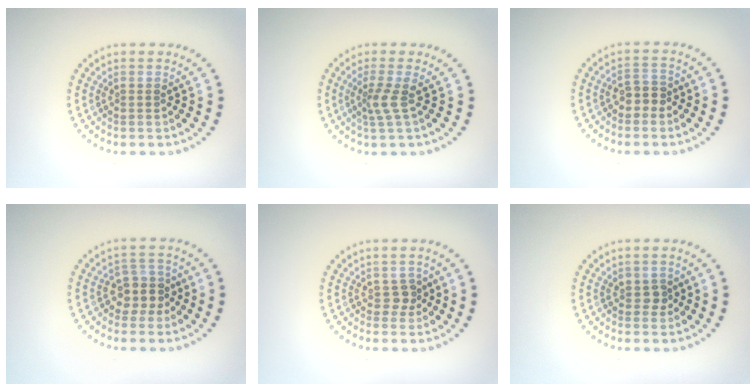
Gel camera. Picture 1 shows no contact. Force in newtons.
{"total": 2.0, "press": 1.4, "slide": 1.4}
{"total": 1.9, "press": 1.6, "slide": 1.0}
{"total": 2.6, "press": 2.2, "slide": 1.3}
{"total": 1.3, "press": 1.0, "slide": 0.8}
{"total": 0.9, "press": 0.8, "slide": 0.3}